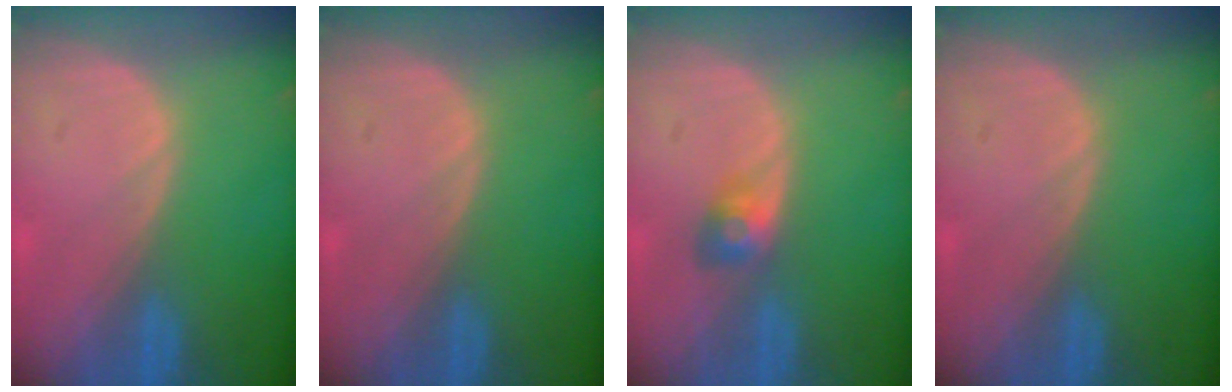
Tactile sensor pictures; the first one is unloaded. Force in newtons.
{"total": 0.0}
{"total": 3.0, "press": 2.6, "slide": 1.4}
{"total": 0.0}